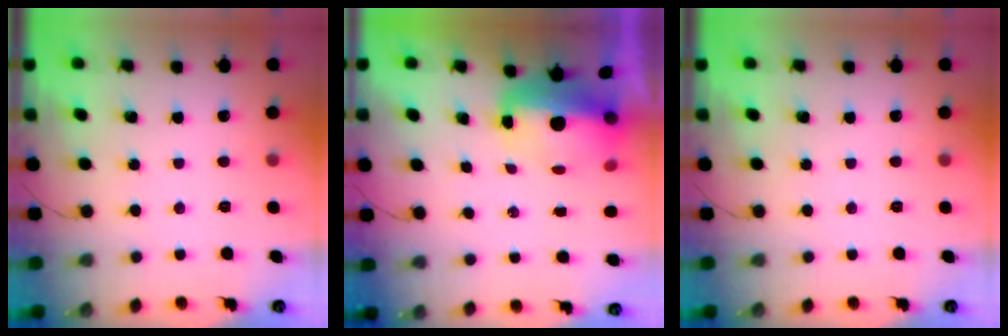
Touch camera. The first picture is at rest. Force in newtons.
{"total": 13.3, "press": 9.2, "slide": 9.6}
{"total": 0.0}